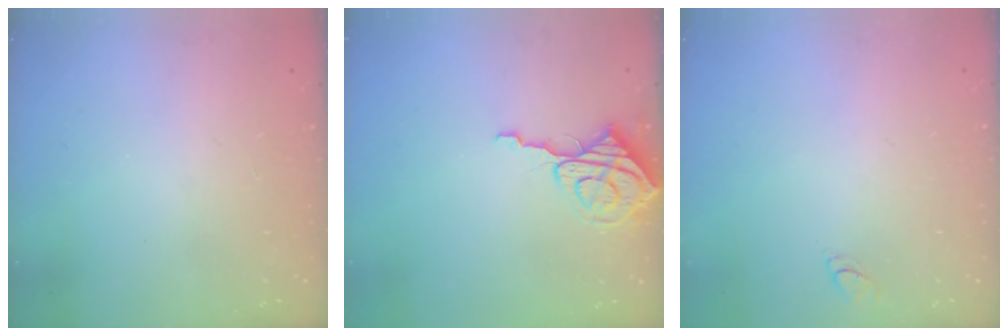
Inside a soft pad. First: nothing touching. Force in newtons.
{"total": 8.6, "press": 8.5, "slide": 0.7}
{"total": 3.0, "press": 3.0, "slide": 0.2}